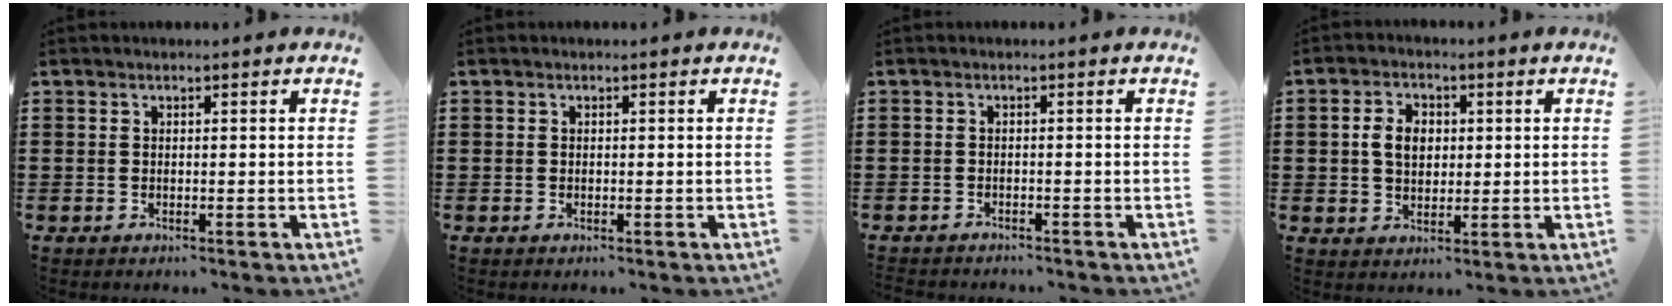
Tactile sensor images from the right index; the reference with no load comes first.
{"total": 0.0}
{"total": 1.1, "force": [-1.1, 0.0, 0.1], "torque": [-0.006, -0.002, -0.022]}
{"total": 4.6, "force": [0.4, 3.2, 3.2], "torque": [-0.078, 0.010, 0.002]}